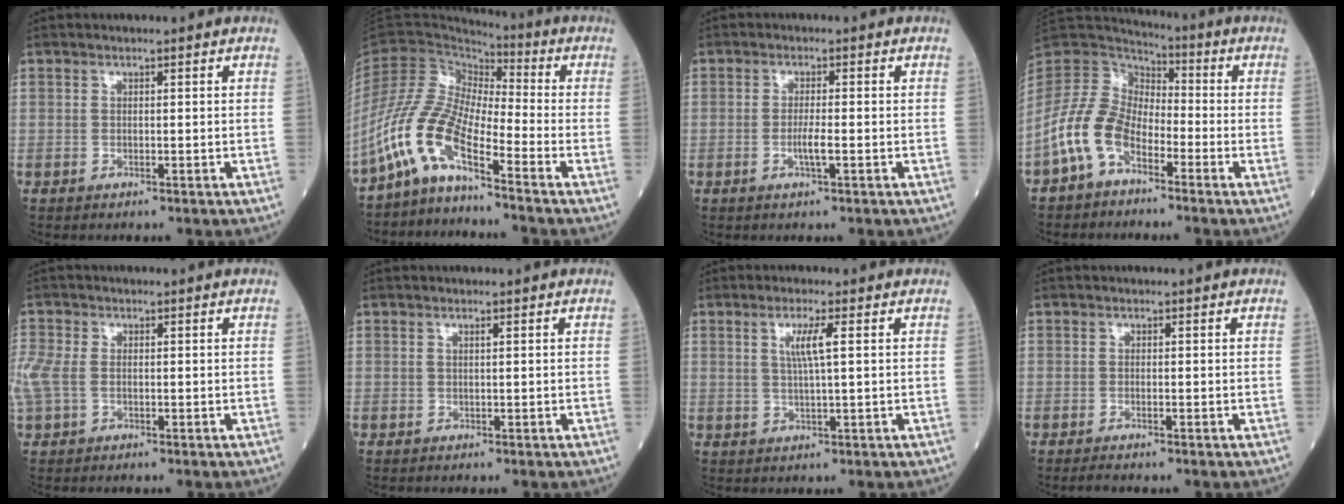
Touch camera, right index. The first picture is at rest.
{"total": 9.1, "force": [-6.1, 2.1, 6.4], "torque": [-0.159, 0.009, -0.128]}
{"total": 2.3, "force": [-0.8, 0.0, 2.2], "torque": [-0.045, -0.002, -0.014]}
{"total": 10.1, "force": [-5.1, 6.1, 6.2], "torque": [-0.145, 0.022, -0.111]}
{"total": 7.7, "force": [-0.6, 5.5, 5.3], "torque": [-0.180, 0.016, -0.003]}
{"total": 0.0}
{"total": 3.8, "force": [1.1, -0.2, 3.6], "torque": [-0.072, 0.001, 0.022]}
{"total": 1.2, "force": [-1.0, -0.1, 0.6], "torque": [-0.018, -0.005, -0.018]}